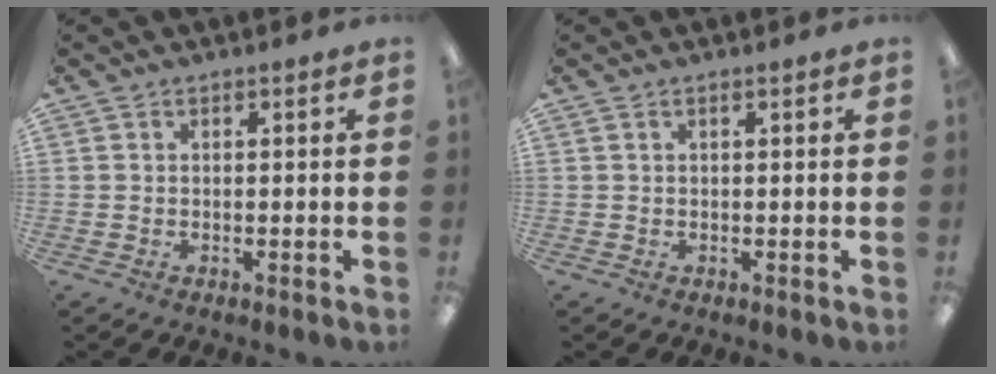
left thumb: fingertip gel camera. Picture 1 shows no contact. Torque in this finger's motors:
{"motor_torque": [-0.03, 0.15, 0.55, -0.11, 0.00]}